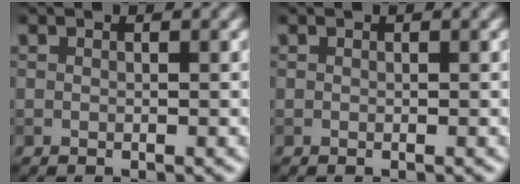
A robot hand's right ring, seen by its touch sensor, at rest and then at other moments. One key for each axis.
{"total": 0.0}